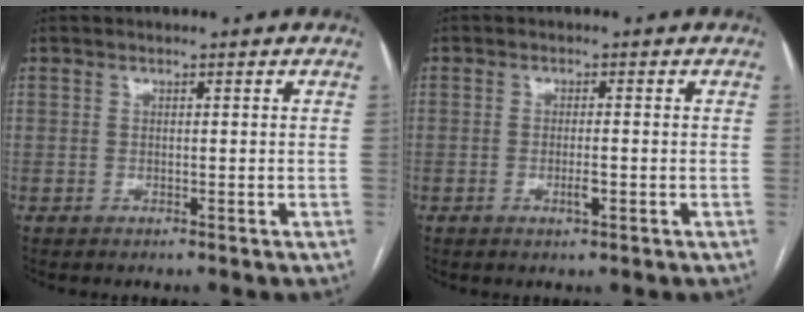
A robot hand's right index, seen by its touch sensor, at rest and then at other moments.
{"total": 2.0, "force": [-0.6, 0.3, 1.9], "torque": [-0.037, -0.003, -0.009]}